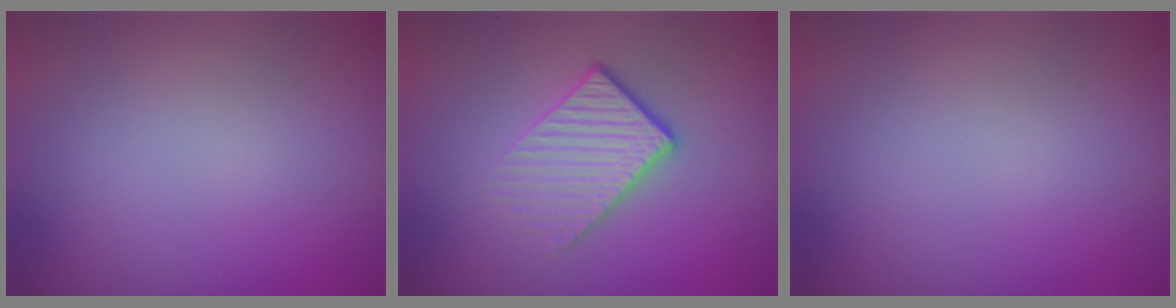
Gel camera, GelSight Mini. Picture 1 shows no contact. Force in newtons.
{"total": 3.9, "press": 2.6, "slide": 3.0}
{"total": 0.0}